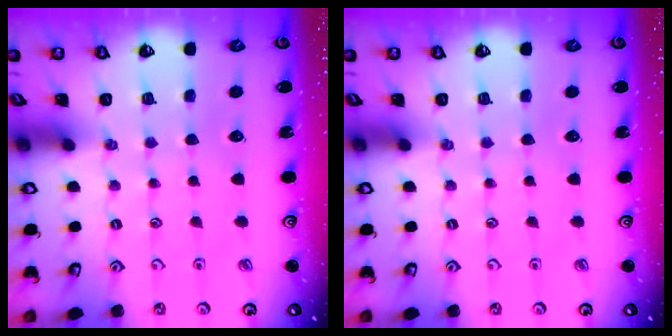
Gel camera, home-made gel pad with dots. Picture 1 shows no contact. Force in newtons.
{"total": 0.0}